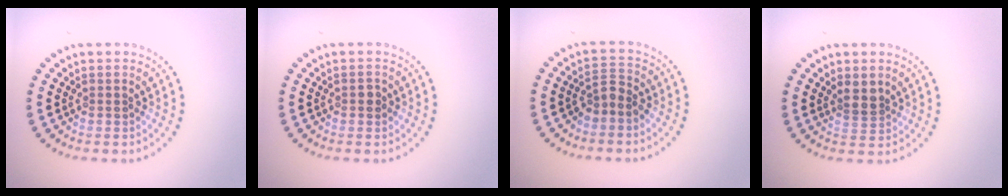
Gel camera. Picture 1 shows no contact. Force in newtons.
{"total": 0.9, "press": 0.9, "slide": 0.0}
{"total": 1.9, "press": 1.5, "slide": 1.2}
{"total": 2.1, "press": 1.7, "slide": 1.1}